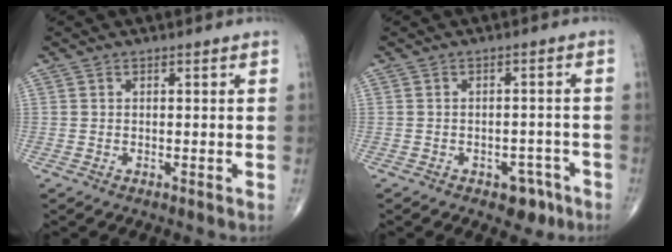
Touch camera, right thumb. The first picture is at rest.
{"total": 4.5, "force": [-2.6, 2.8, 2.3], "torque": [-0.006, 0.024, -0.029]}